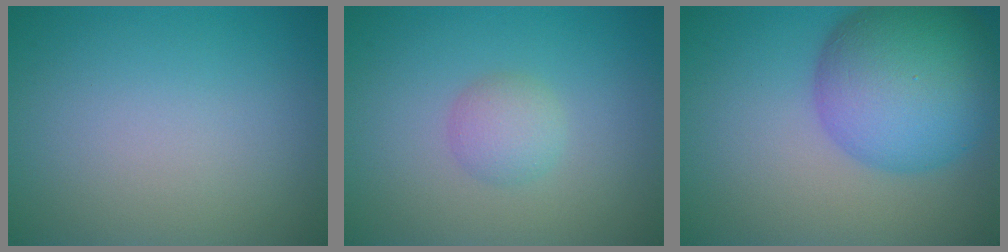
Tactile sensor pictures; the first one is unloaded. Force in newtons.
{"total": 2.0, "press": 2.0, "slide": 0.1}
{"total": 10.8, "press": 10.8, "slide": 0.5}